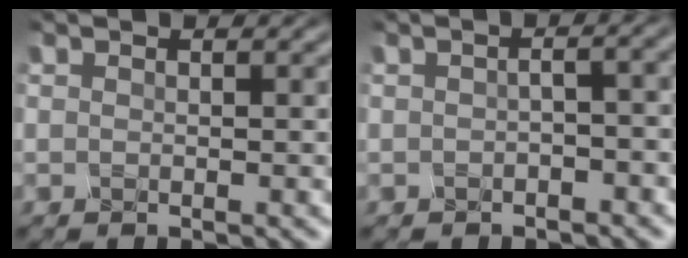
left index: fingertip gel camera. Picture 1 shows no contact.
{"total": 5.1, "force": [0.1, 2.5, 4.4], "torque": [-0.037, 0.030, -0.010]}